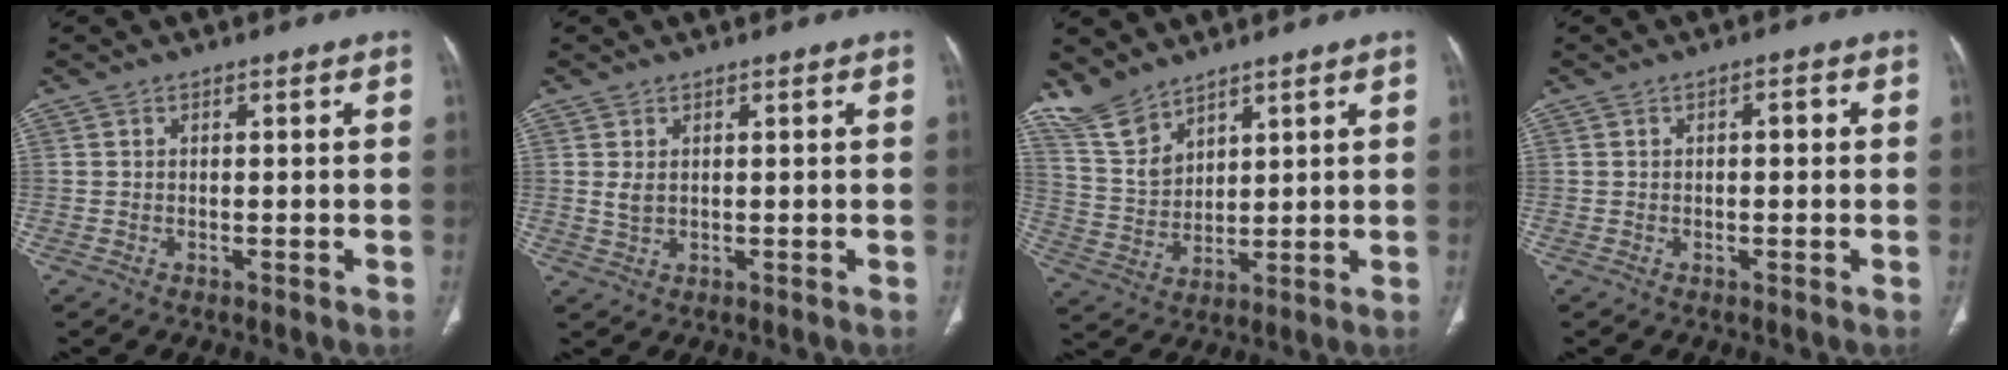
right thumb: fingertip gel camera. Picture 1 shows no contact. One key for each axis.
{"total": 1.9, "fx": 0.6, "fy": 1.2, "fz": 1.3, "tx": -0.025, "ty": -0.001, "tz": 0.019}
{"total": 7.9, "fx": 6.7, "fy": 3.3, "fz": 2.4, "tx": -0.042, "ty": -0.032, "tz": 0.154}
{"total": 2.1, "fx": 0.3, "fy": 0.9, "fz": 1.9, "tx": -0.025, "ty": 0.005, "tz": 0.001}